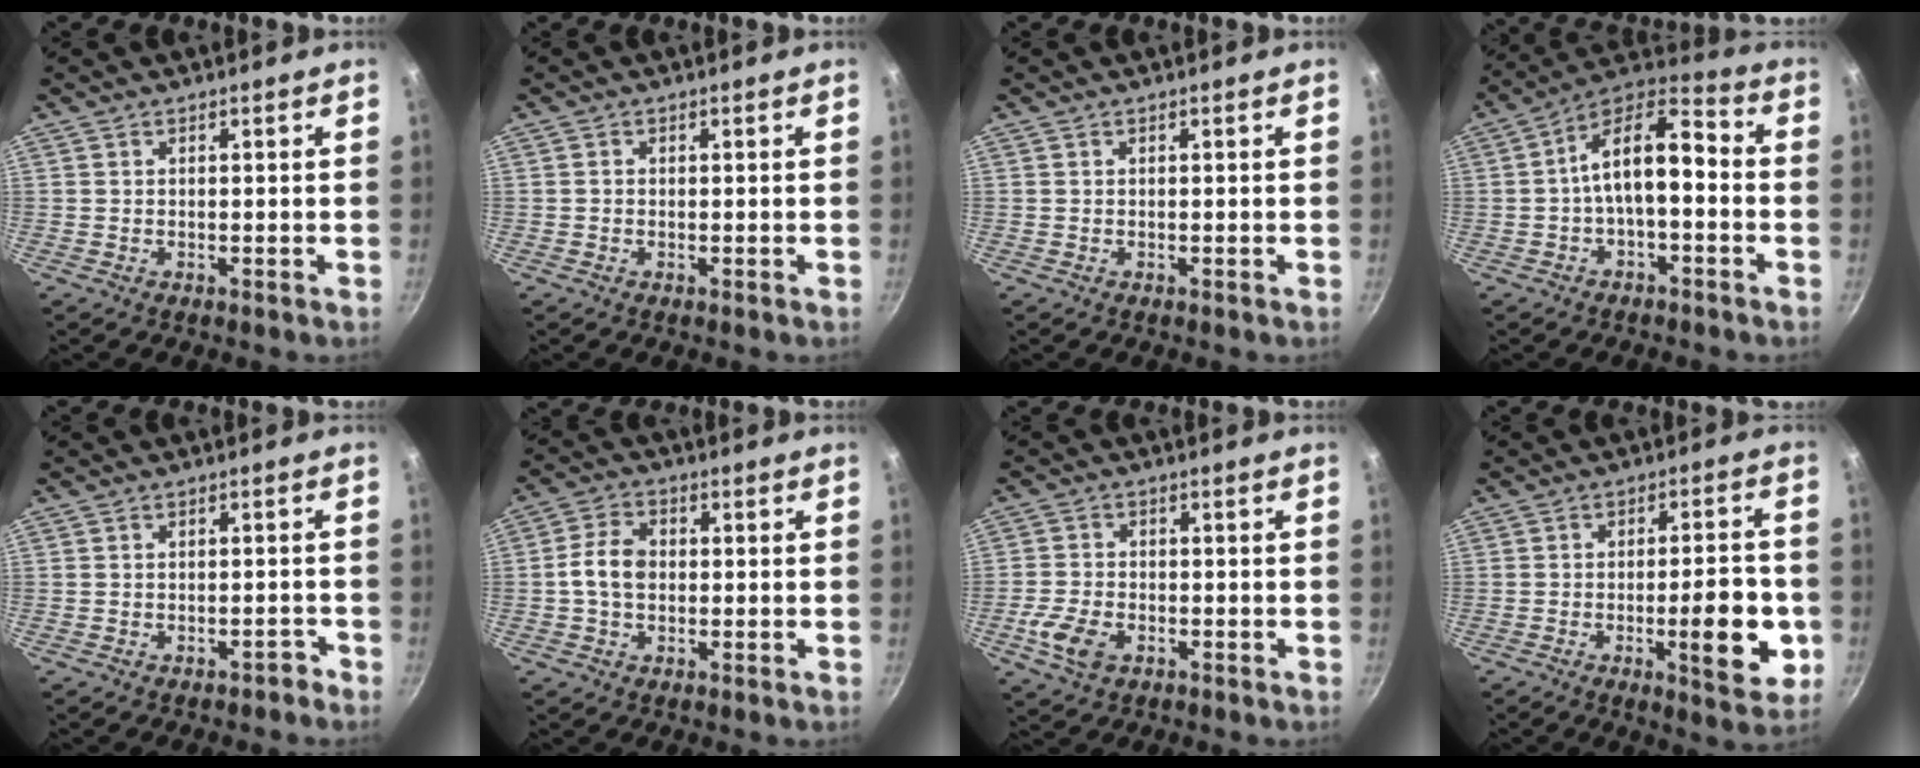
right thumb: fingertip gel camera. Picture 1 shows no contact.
{"total": 0.0}
{"total": 0.0}
{"total": 12.0, "force": [-1.5, 5.8, 10.4], "torque": [-0.169, 0.052, -0.036]}
{"total": 1.9, "force": [-1.5, 1.0, 0.8], "torque": [0.004, 0.030, -0.005]}
{"total": 6.4, "force": [-0.2, 4.5, 4.6], "torque": [-0.080, 0.020, -0.012]}
{"total": 6.7, "force": [-2.6, 4.2, 4.5], "torque": [-0.093, 0.011, -0.051]}
{"total": 12.9, "force": [-3.3, 4.0, 11.8], "torque": [-0.142, 0.012, -0.043]}